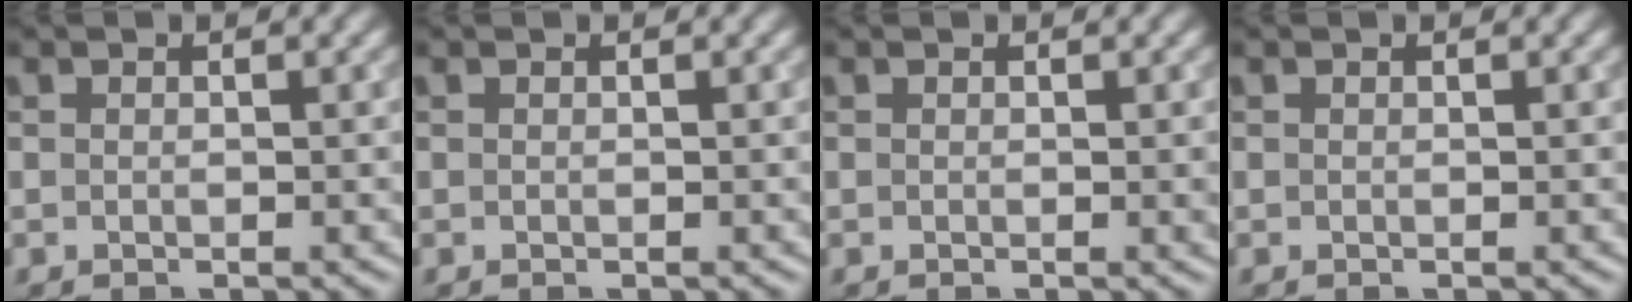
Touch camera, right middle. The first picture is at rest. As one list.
[{"total": 0.0}, {"total": 0.6, "force": [0.1, 0.1, 0.6], "torque": [-0.005, -0.001, 0.000]}, {"total": 0.0}]